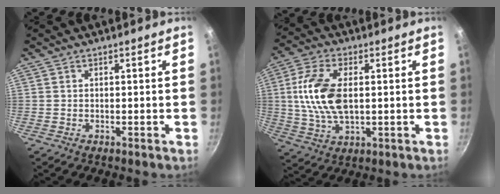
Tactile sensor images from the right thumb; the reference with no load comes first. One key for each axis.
{"total": 13.2, "fx": 1.4, "fy": 7.0, "fz": 11.2, "tx": -0.234, "ty": 0.001, "tz": 0.029}